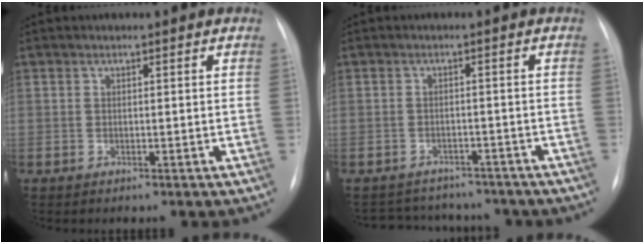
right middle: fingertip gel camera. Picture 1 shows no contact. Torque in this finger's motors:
{"motor_torque": [-0.47, -0.76, -0.04, -0.01]}